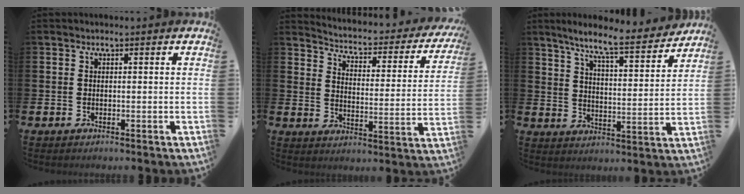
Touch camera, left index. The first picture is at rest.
{"total": 3.5, "force": [3.2, 1.2, 1.0], "torque": [-0.044, -0.032, 0.043]}
{"total": 8.6, "force": [7.7, 0.6, 3.8], "torque": [-0.095, -0.048, 0.131]}